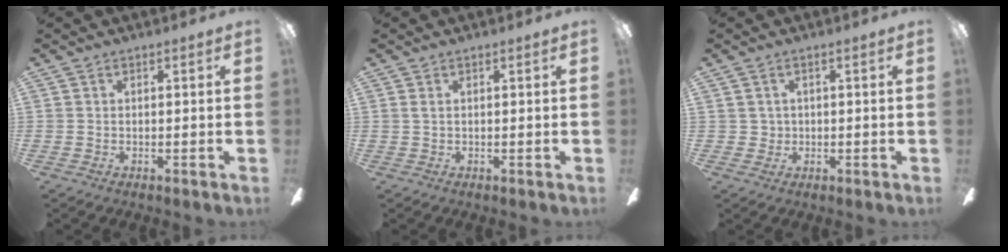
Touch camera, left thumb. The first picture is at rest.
{"total": 0.8, "force": [0.4, 0.3, 0.6], "torque": [-0.014, 0.002, 0.006]}
{"total": 1.7, "force": [0.5, 1.6, 0.1], "torque": [-0.007, 0.004, 0.008]}